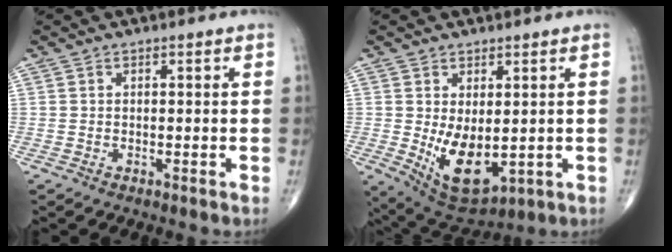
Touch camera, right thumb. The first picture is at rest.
{"total": 10.1, "force": [-0.7, 5.3, 8.5], "torque": [-0.128, -0.016, 0.015]}